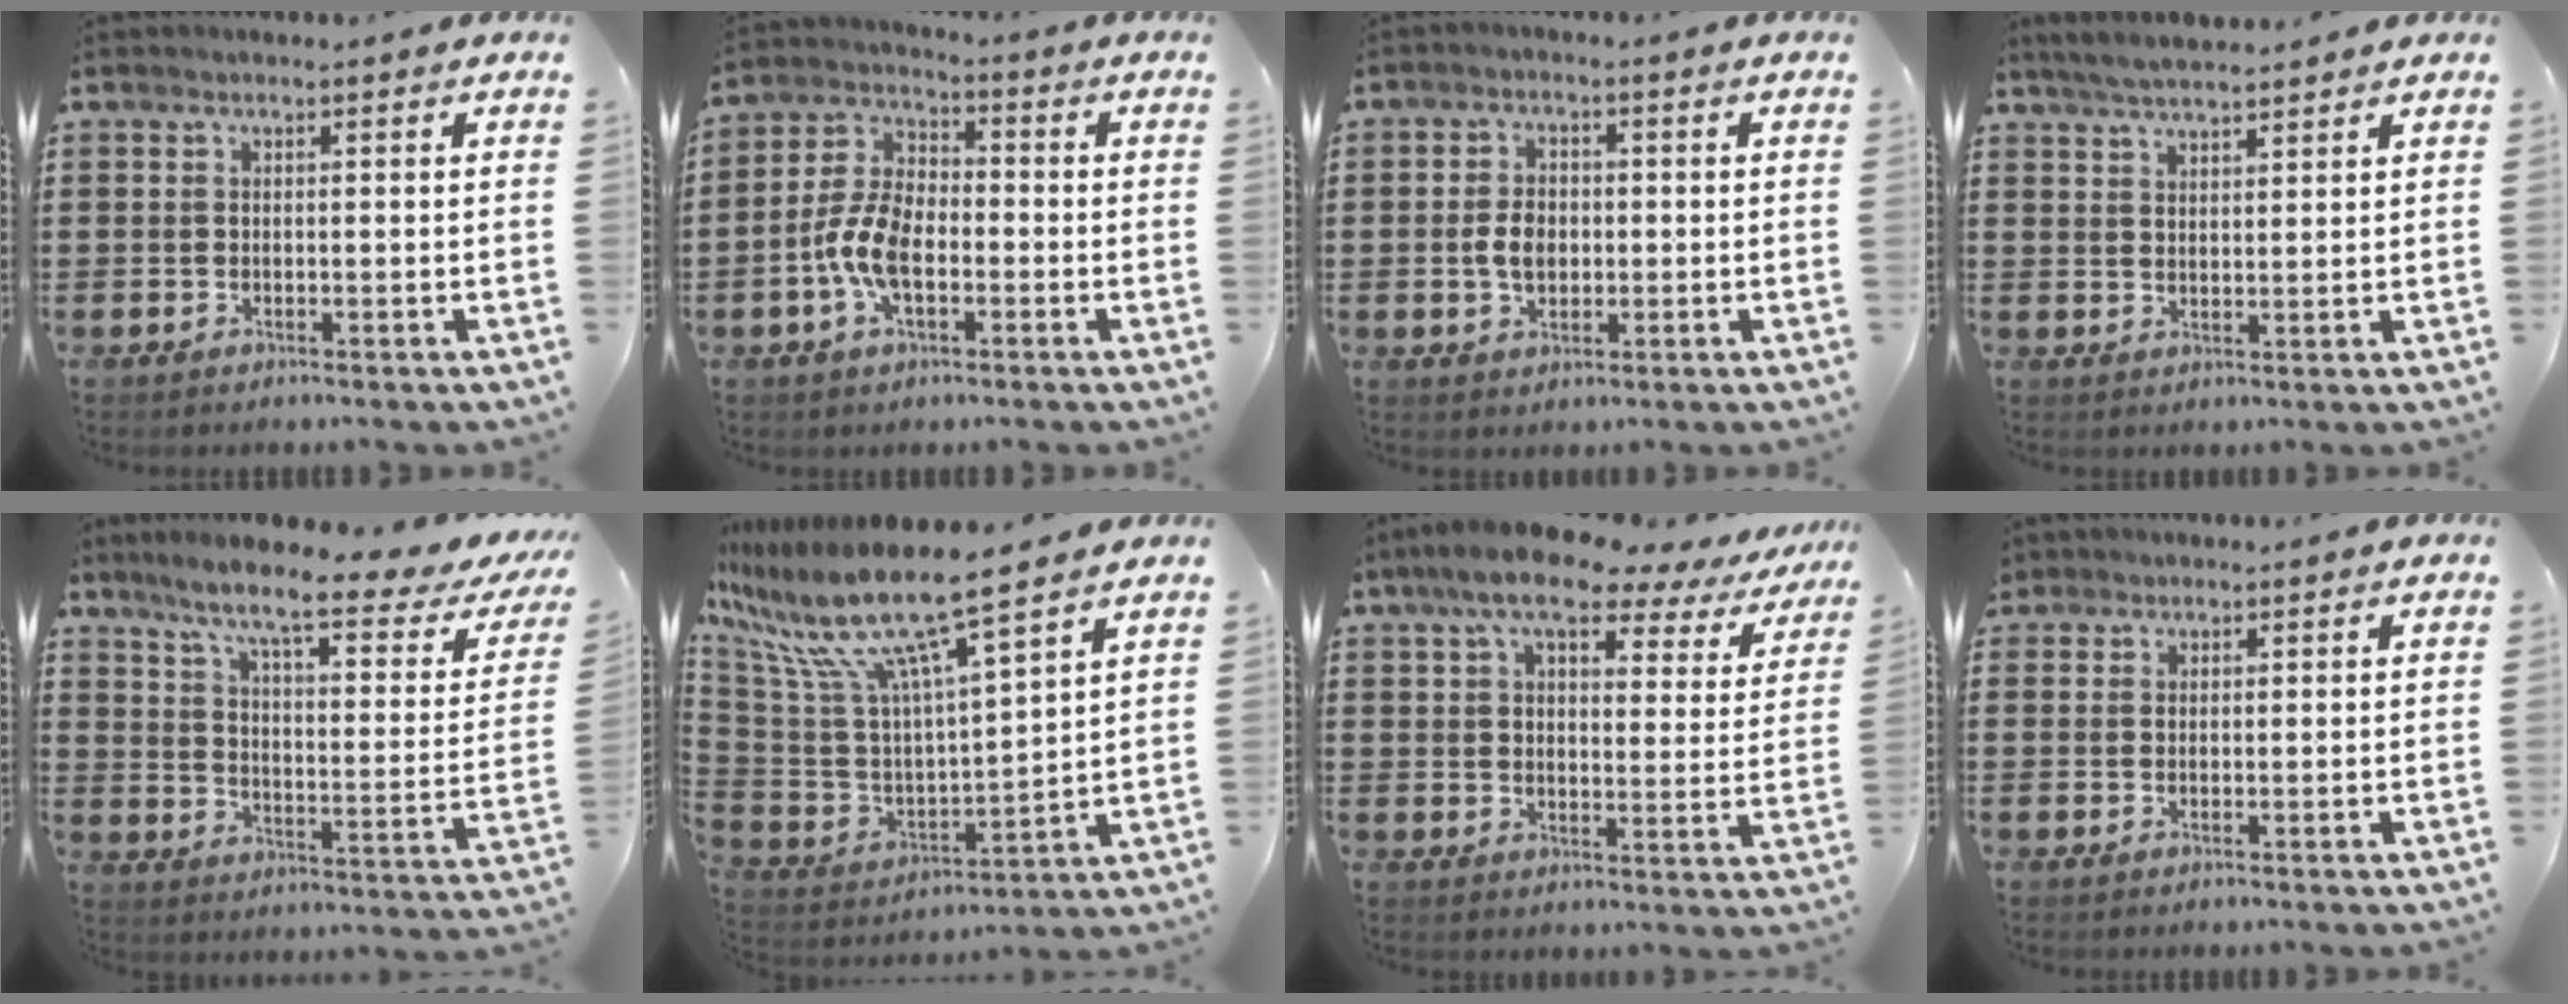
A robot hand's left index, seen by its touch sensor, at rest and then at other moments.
{"total": 8.0, "force": [-2.3, 4.2, 6.4], "torque": [-0.156, -0.002, -0.052]}
{"total": 4.4, "force": [-0.3, 2.8, 3.4], "torque": [-0.065, 0.002, -0.010]}
{"total": 3.9, "force": [3.7, 0.1, 1.2], "torque": [-0.034, -0.005, 0.068]}
{"total": 9.3, "force": [6.9, 0.3, 6.3], "torque": [-0.138, -0.045, 0.107]}
{"total": 13.3, "force": [9.5, 1.3, 9.2], "torque": [-0.221, -0.066, 0.157]}
{"total": 10.0, "force": [7.9, 2.5, 5.5], "torque": [-0.119, -0.029, 0.137]}
{"total": 1.2, "force": [1.0, 0.7, 0.1], "torque": [-0.005, 0.004, 0.021]}